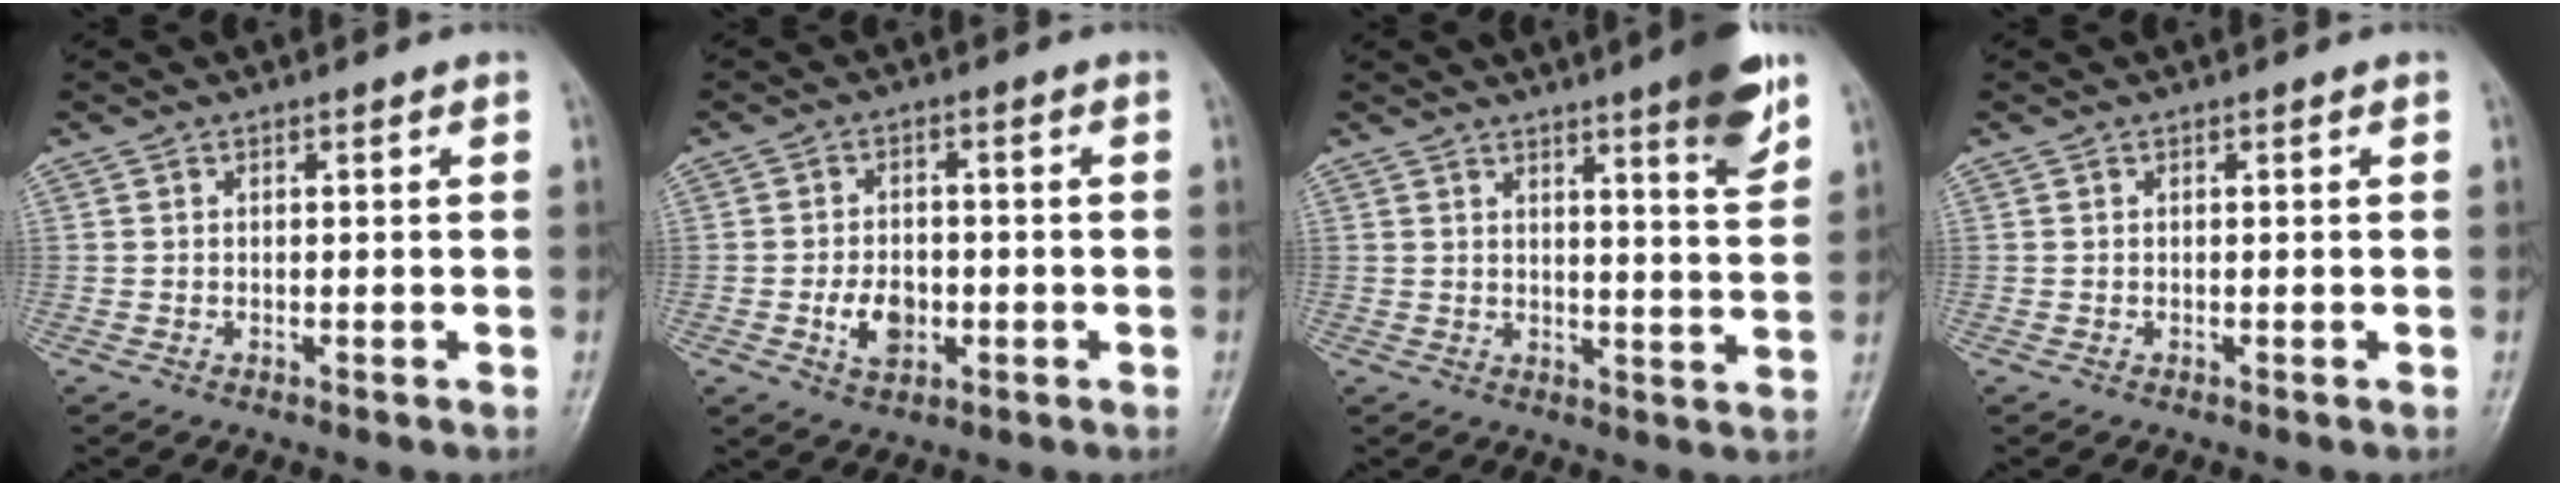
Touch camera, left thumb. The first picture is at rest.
{"total": 6.0, "force": [-1.6, 4.1, 4.0], "torque": [-0.055, 0.006, -0.026]}
{"total": 8.6, "force": [5.4, 0.8, 6.6], "torque": [-0.081, -0.033, 0.071]}
{"total": 0.0}